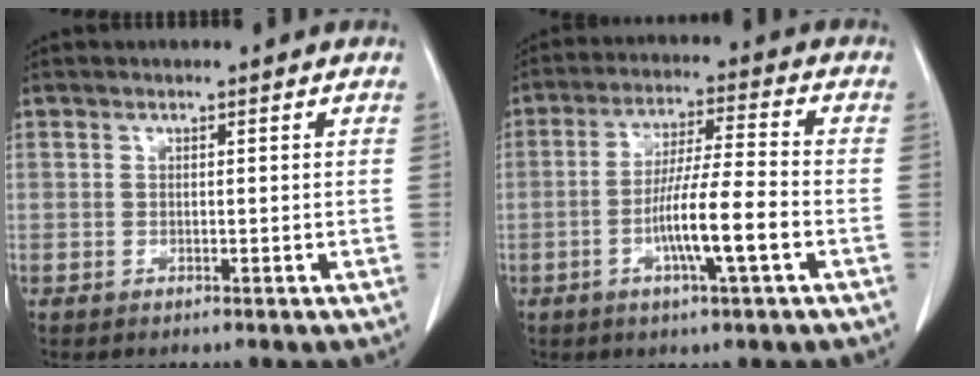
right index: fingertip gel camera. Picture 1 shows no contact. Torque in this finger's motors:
{"motor_torque": [1.52, -0.62, 0.74, 0.20]}